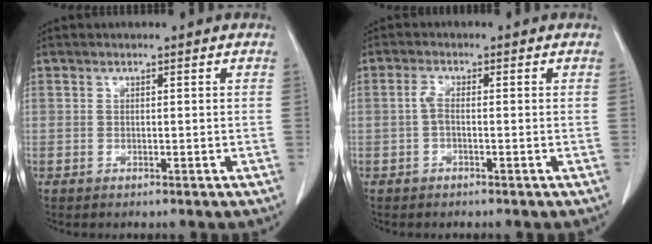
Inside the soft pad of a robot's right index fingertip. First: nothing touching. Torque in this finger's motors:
{"motor_torque": [0.31, -0.02, 0.11, 0.05]}